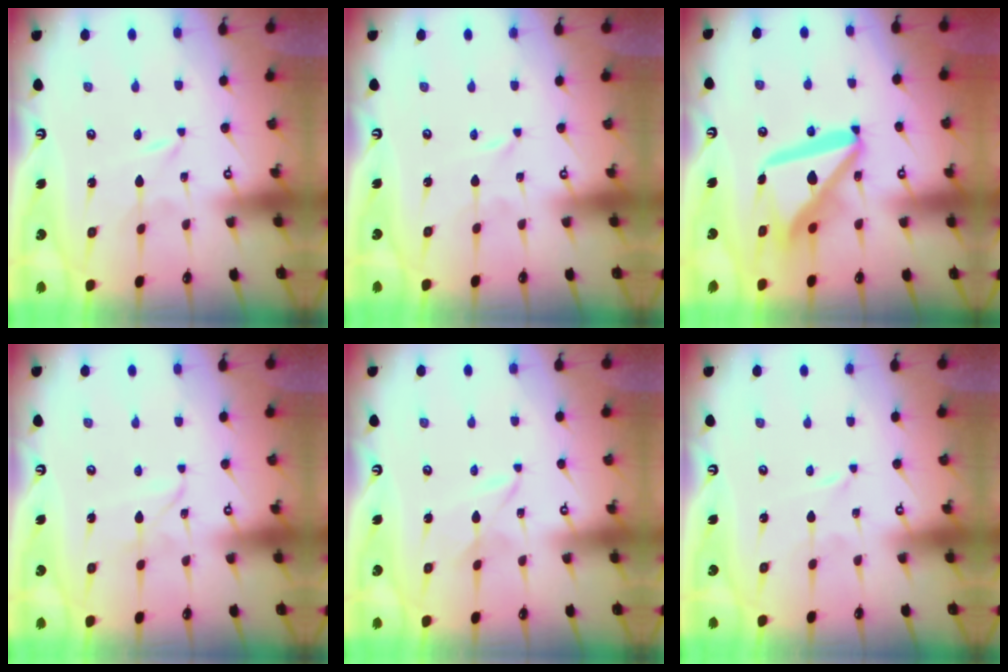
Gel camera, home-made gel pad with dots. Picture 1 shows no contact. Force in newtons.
{"total": 0.0}
{"total": 17.1, "press": 17.0, "slide": 2.1}
{"total": 2.7, "press": 2.7, "slide": 0.1}
{"total": 2.6, "press": 2.6, "slide": 0.2}
{"total": 0.0}